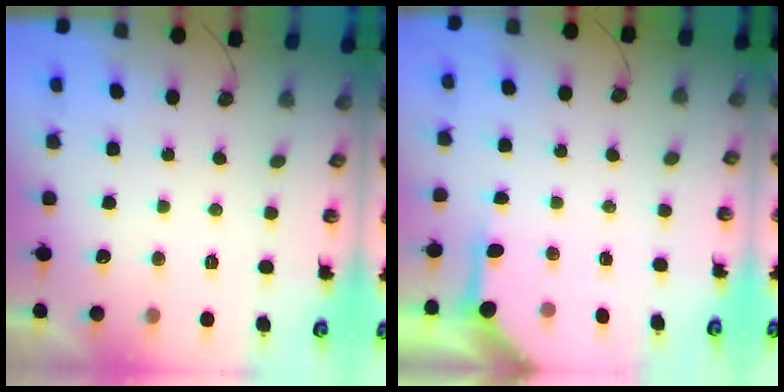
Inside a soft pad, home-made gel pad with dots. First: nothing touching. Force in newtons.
{"total": 3.8, "press": 3.7, "slide": 0.4}